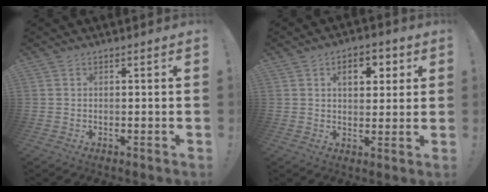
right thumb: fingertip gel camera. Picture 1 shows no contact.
{"total": 7.6, "force": [2.6, 4.8, 5.3], "torque": [-0.064, -0.001, 0.037]}